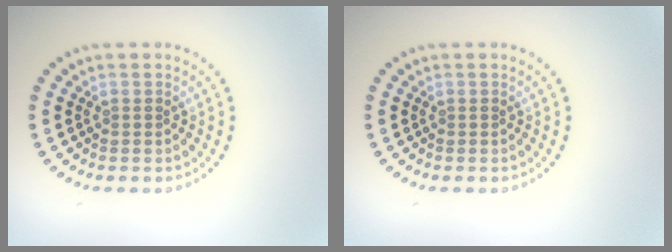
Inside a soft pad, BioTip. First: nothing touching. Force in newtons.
{"total": 0.0}